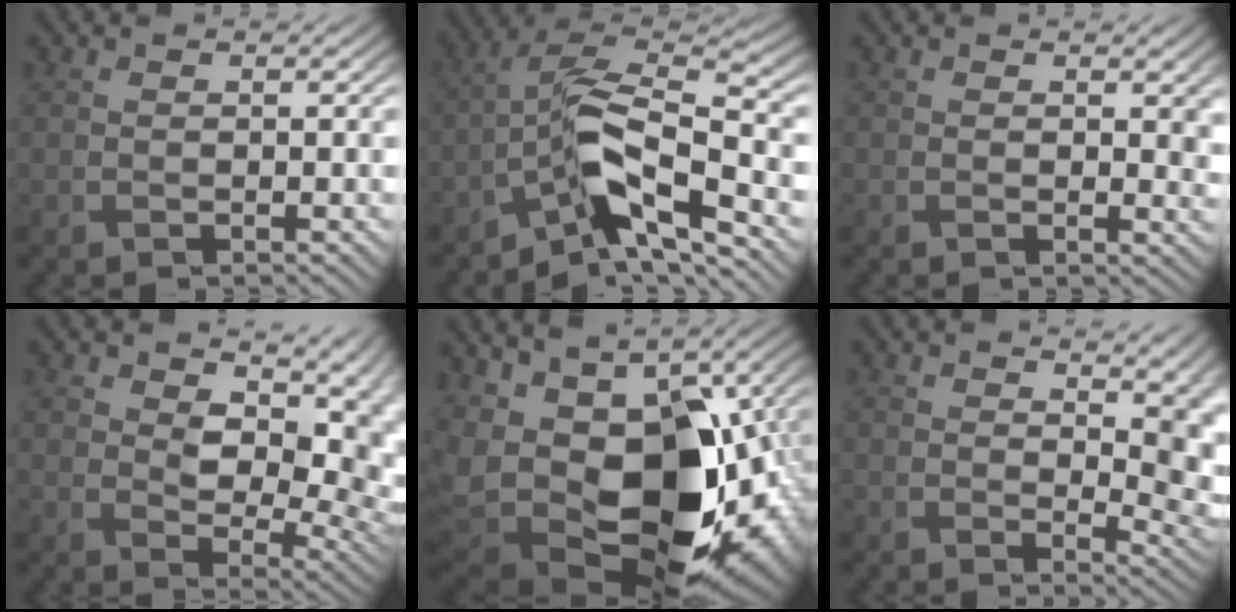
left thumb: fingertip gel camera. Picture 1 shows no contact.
{"total": 9.3, "force": [-5.7, 2.5, 6.9], "torque": [-0.108, 0.019, -0.123]}
{"total": 2.3, "force": [0.5, 1.4, 1.8], "torque": [-0.026, -0.006, 0.009]}
{"total": 10.1, "force": [2.4, 5.9, 7.8], "torque": [-0.130, -0.005, 0.039]}
{"total": 19.2, "force": [-2.8, 11.3, 15.3], "torque": [-0.270, -0.041, 0.000]}
{"total": 8.5, "force": [2.6, 4.6, 6.7], "torque": [-0.091, -0.021, 0.060]}